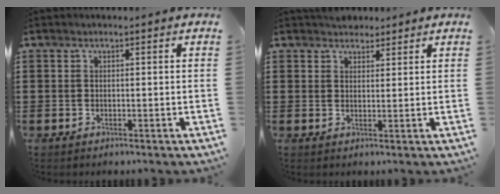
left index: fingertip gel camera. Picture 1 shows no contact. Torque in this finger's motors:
{"motor_torque": [0.27, -0.16, 0.10, 0.00]}